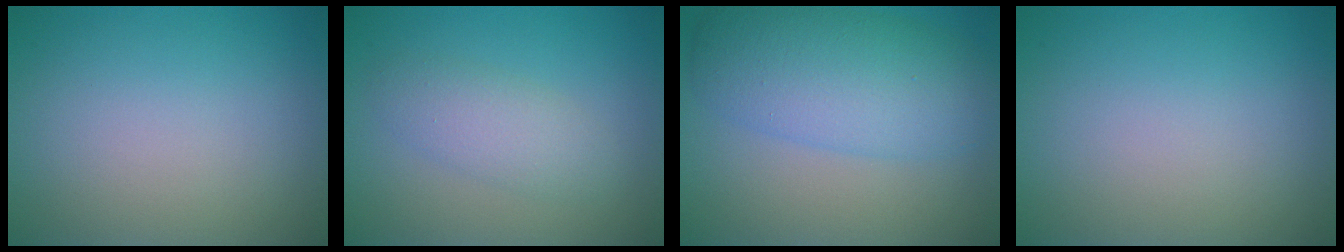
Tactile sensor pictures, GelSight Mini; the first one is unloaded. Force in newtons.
{"total": 2.6, "press": 2.6, "slide": 0.0}
{"total": 7.2, "press": 7.2, "slide": 0.1}
{"total": 0.0}